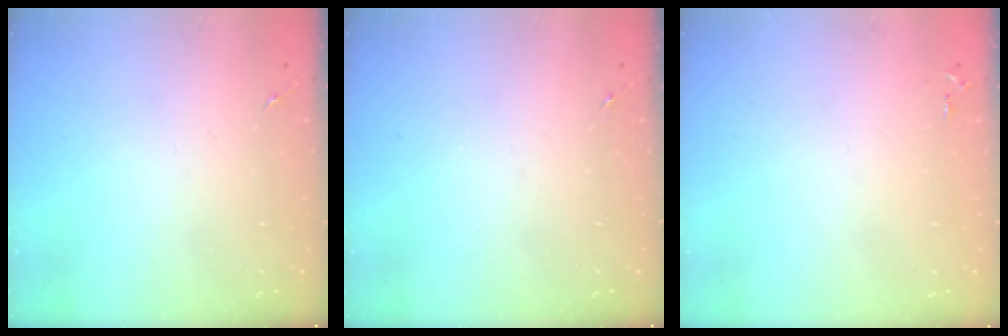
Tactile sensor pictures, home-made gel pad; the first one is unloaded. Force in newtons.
{"total": 0.0}
{"total": 2.6, "press": 2.6, "slide": 0.4}